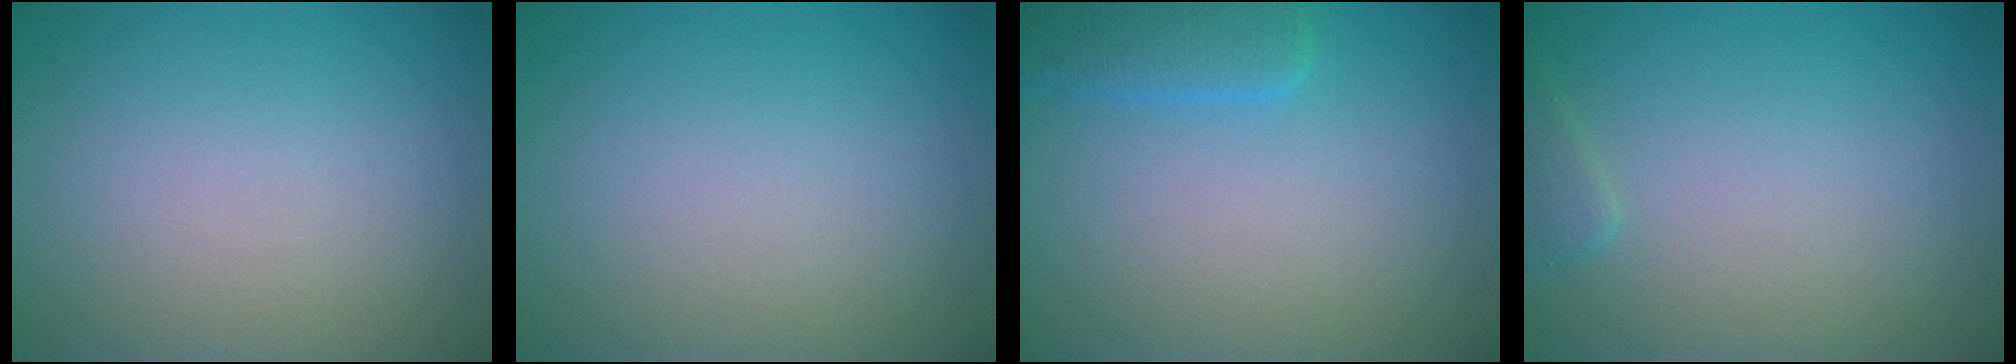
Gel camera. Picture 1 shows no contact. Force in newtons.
{"total": 0.0}
{"total": 2.5, "press": 2.5, "slide": 0.3}
{"total": 0.9, "press": 0.9, "slide": 0.0}